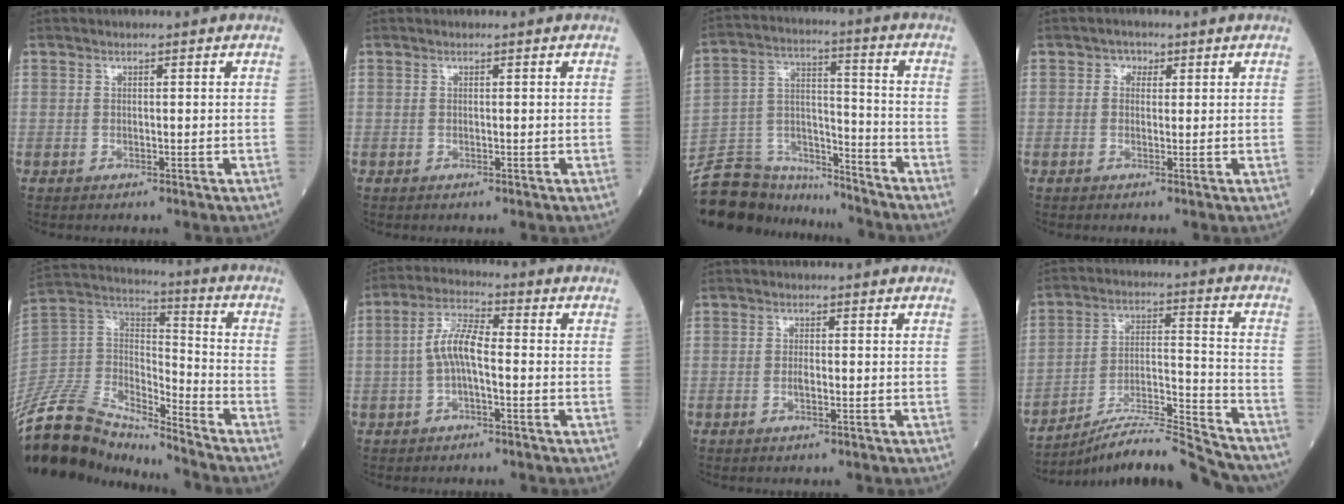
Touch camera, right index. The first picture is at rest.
{"total": 0.0}
{"total": 16.4, "force": [-15.5, 4.3, 3.1], "torque": [-0.072, 0.033, -0.271]}
{"total": 1.4, "force": [0.4, 1.2, 0.6], "torque": [-0.006, 0.004, -0.001]}
{"total": 16.6, "force": [-15.0, 4.1, 5.7], "torque": [-0.113, 0.043, -0.289]}
{"total": 6.3, "force": [-0.7, 1.8, 6.0], "torque": [-0.123, 0.015, -0.019]}
{"total": 1.4, "force": [-0.3, 0.2, 1.3], "torque": [-0.028, 0.000, -0.004]}
{"total": 16.4, "force": [-15.6, 0.6, 5.0], "torque": [-0.093, 0.016, -0.261]}